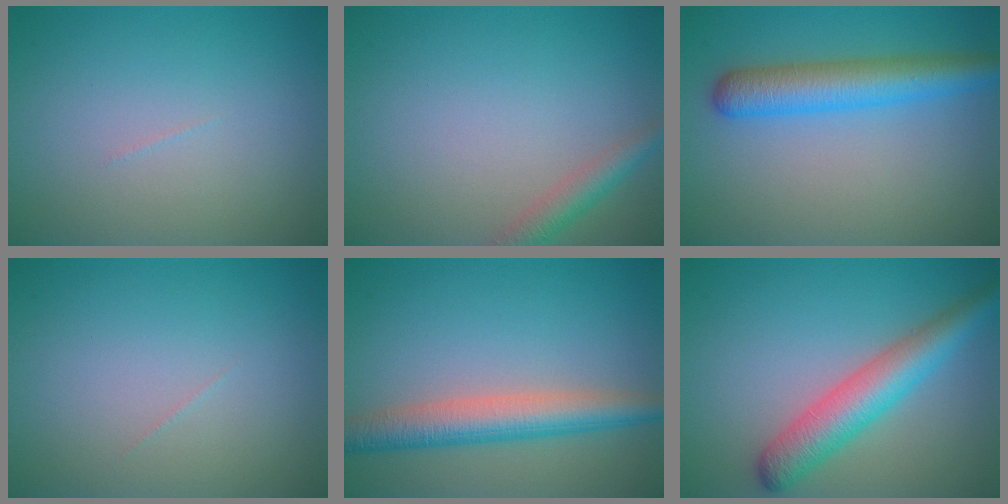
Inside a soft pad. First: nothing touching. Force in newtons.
{"total": 2.4, "press": 2.4, "slide": 0.1}
{"total": 5.3, "press": 5.3, "slide": 0.2}
{"total": 0.0}
{"total": 5.1, "press": 5.1, "slide": 0.2}
{"total": 5.4, "press": 5.4, "slide": 0.1}